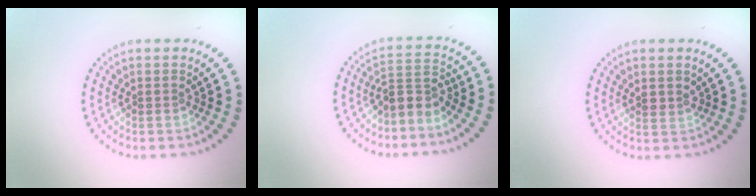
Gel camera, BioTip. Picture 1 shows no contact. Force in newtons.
{"total": 2.7, "press": 1.9, "slide": 1.9}
{"total": 0.9, "press": 0.7, "slide": 0.6}